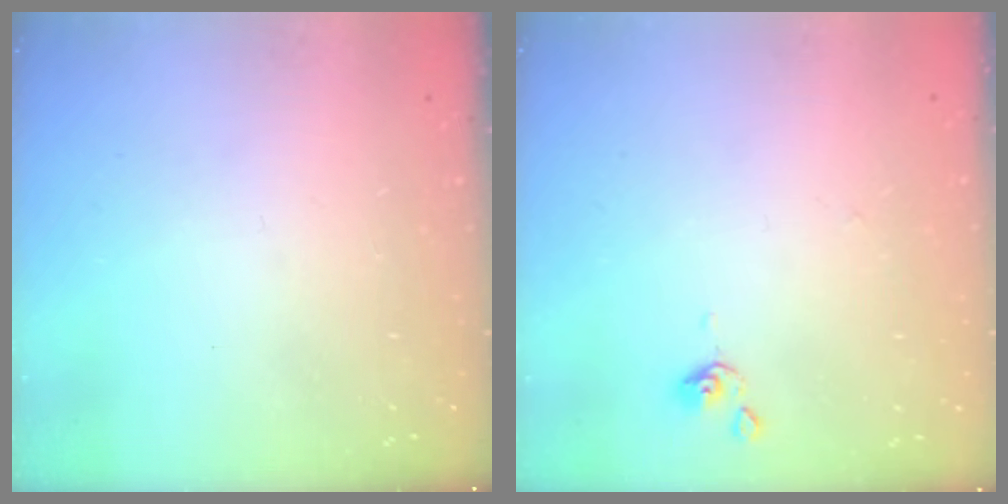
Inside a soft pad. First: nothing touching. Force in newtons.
{"total": 0.0}